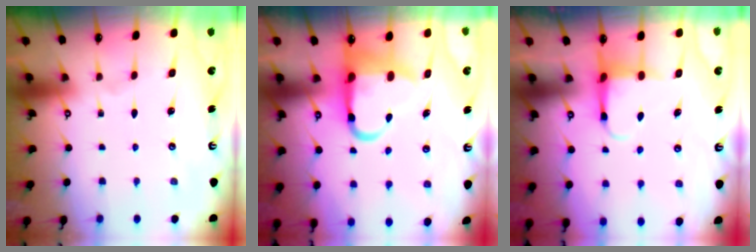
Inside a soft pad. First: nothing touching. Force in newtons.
{"total": 9.1, "press": 8.6, "slide": 2.8}
{"total": 3.9, "press": 3.9, "slide": 0.6}